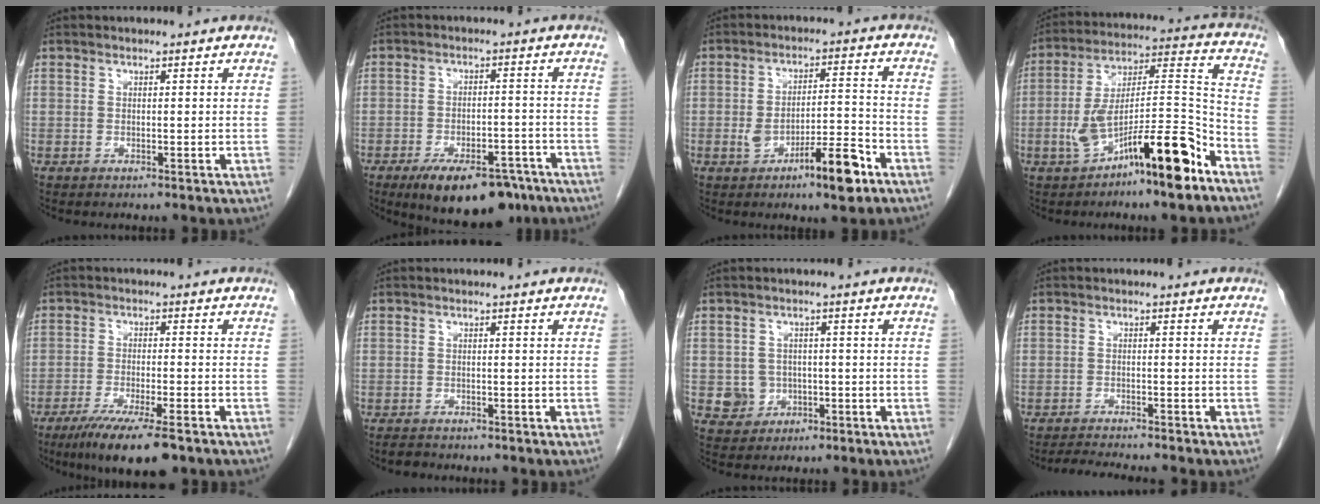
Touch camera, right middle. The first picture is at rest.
{"total": 12.7, "force": [-9.1, 5.0, 7.4], "torque": [-0.103, 0.001, -0.136]}
{"total": 9.0, "force": [-4.4, 1.8, 7.6], "torque": [-0.121, 0.010, -0.063]}
{"total": 16.4, "force": [-8.7, 2.5, 13.7], "torque": [-0.237, 0.016, -0.138]}
{"total": 10.4, "force": [-7.1, 1.2, 7.5], "torque": [-0.123, -0.024, -0.111]}
{"total": 1.4, "force": [-1.3, 0.4, 0.3], "torque": [-0.013, -0.005, -0.020]}
{"total": 3.9, "force": [-0.8, 3.8, 0.6], "torque": [0.001, 0.010, -0.005]}
{"total": 4.3, "force": [-4.1, -0.7, 1.3], "torque": [-0.024, -0.019, -0.067]}